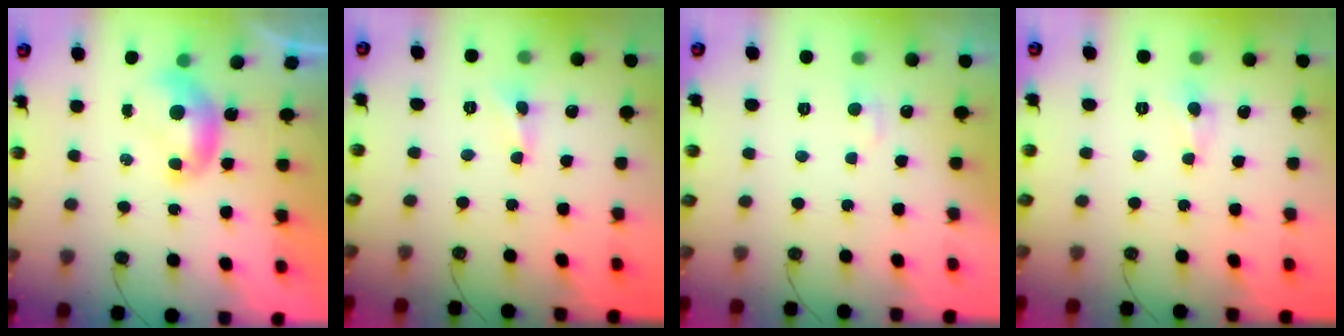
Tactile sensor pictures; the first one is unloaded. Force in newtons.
{"total": 0.6, "press": 0.5, "slide": 0.4}
{"total": 1.7, "press": 1.6, "slide": 0.6}
{"total": 0.0}